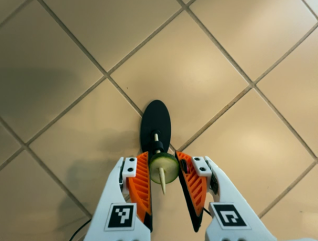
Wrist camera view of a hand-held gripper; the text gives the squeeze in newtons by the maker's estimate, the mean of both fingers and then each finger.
{"total": 5.4, "left": 4.9, "right": 5.9}